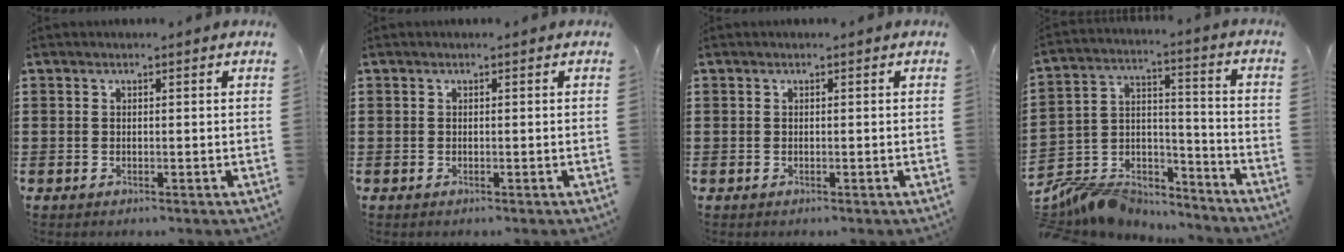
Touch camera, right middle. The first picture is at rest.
{"total": 0.0}
{"total": 0.0}
{"total": 8.4, "force": [-8.1, 2.2, 0.7], "torque": [-0.024, 0.003, -0.161]}